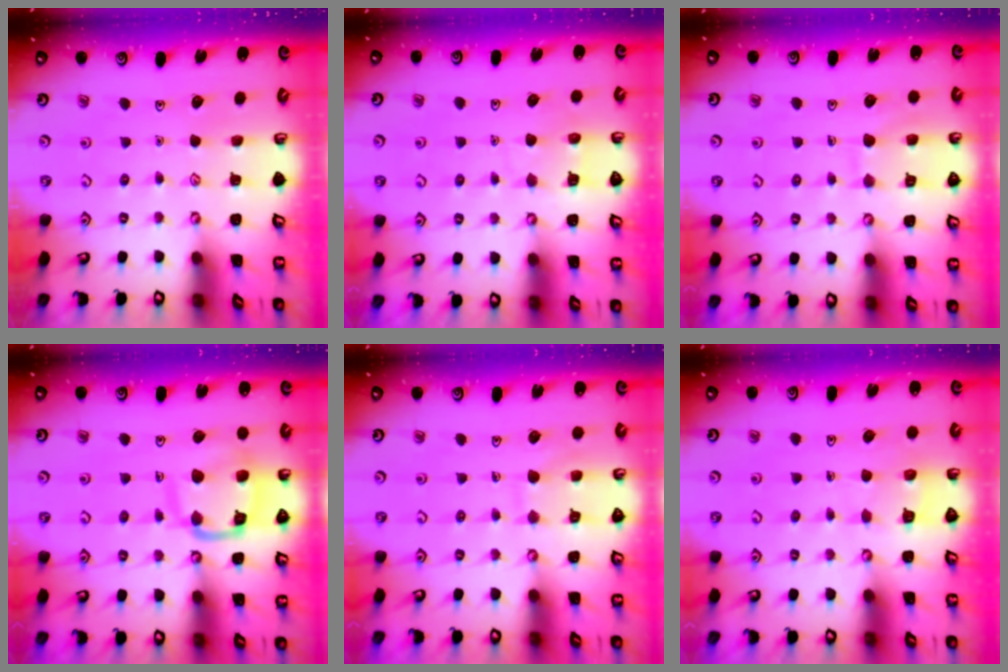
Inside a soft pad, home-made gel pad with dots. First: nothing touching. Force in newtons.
{"total": 5.6, "press": 5.6, "slide": 0.3}
{"total": 6.8, "press": 6.8, "slide": 0.6}
{"total": 13.3, "press": 13.2, "slide": 1.5}
{"total": 7.4, "press": 7.3, "slide": 0.5}
{"total": 2.6, "press": 2.6, "slide": 0.1}